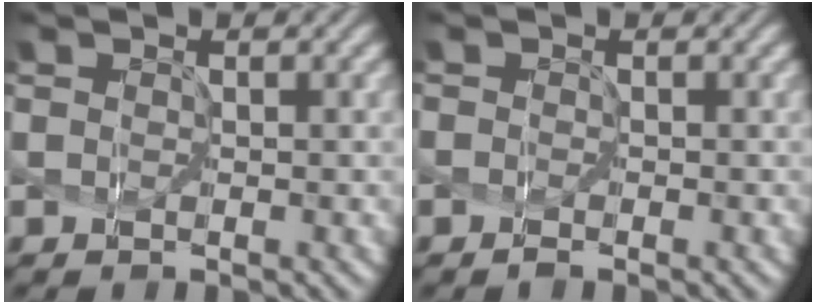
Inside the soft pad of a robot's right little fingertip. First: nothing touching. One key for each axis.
{"total": 0.7, "fx": -0.7, "fy": 0.1, "fz": 0.2, "tx": -0.005, "ty": 0.000, "tz": -0.016}